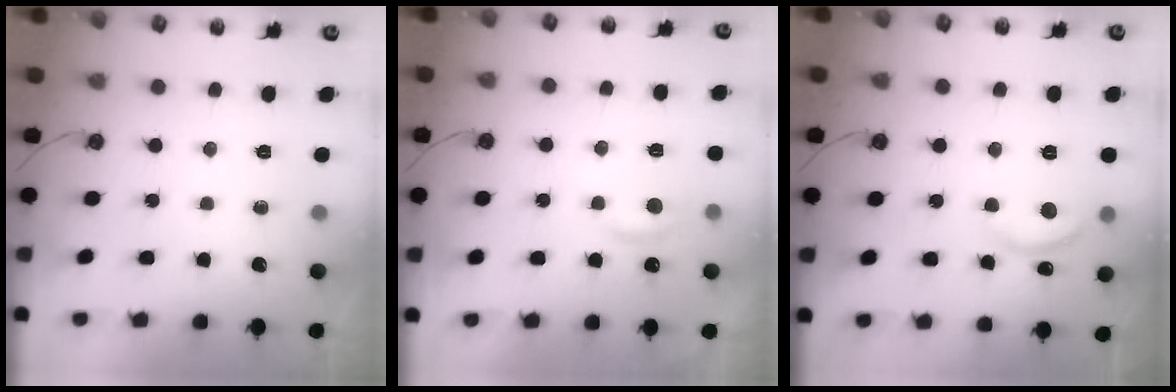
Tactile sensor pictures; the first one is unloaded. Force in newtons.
{"total": 0.6, "press": 0.1, "slide": 0.6}
{"total": 4.8, "press": 4.7, "slide": 0.4}